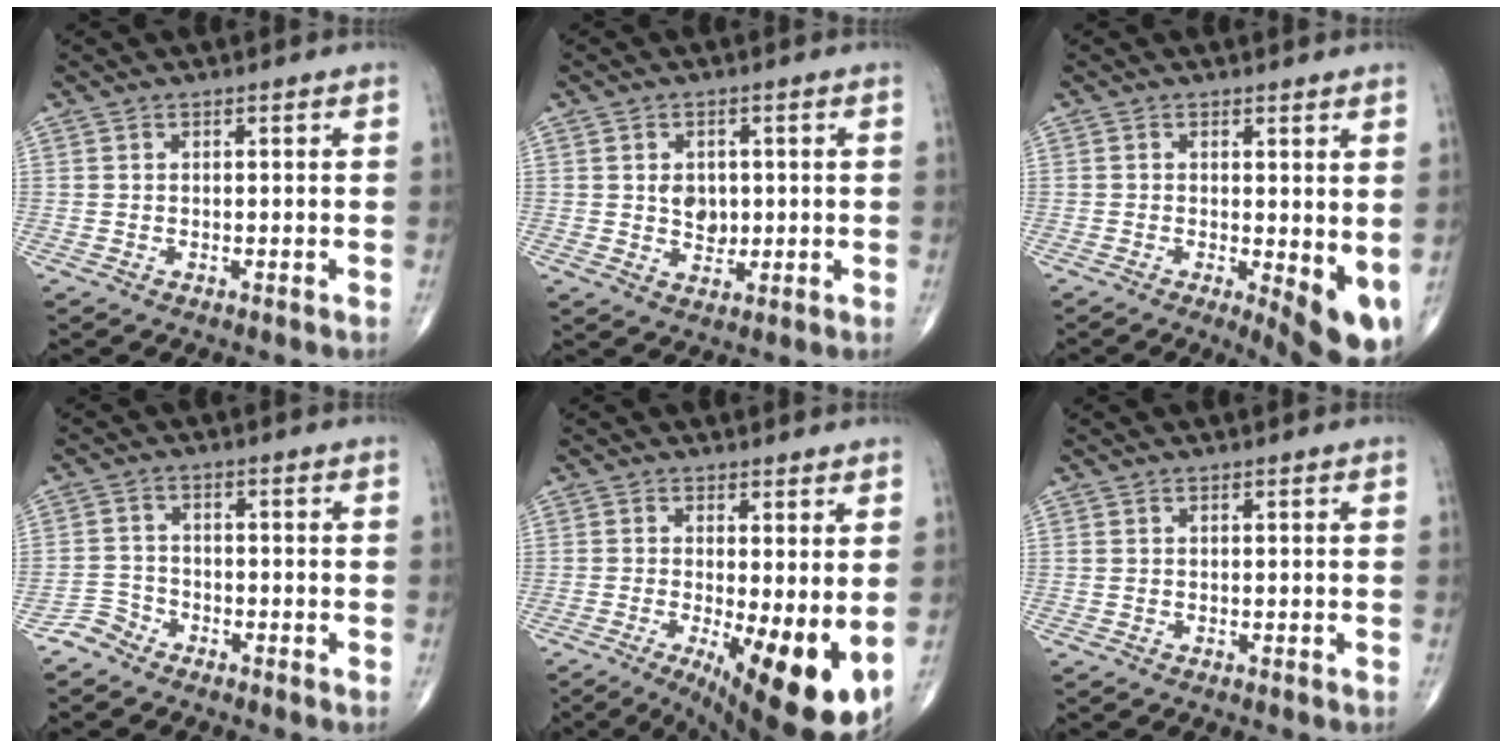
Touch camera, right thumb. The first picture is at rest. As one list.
[{"total": 4.4, "force": [0.4, 3.5, 2.8], "torque": [-0.025, -0.003, 0.012]}, {"total": 8.7, "force": [-0.7, 2.9, 8.1], "torque": [-0.104, -0.019, -0.005]}, {"total": 3.0, "force": [-2.7, 1.4, -0.3], "torque": [0.013, 0.004, -0.061]}, {"total": 13.6, "force": [-2.5, 4.0, 12.7], "torque": [-0.184, -0.026, -0.023]}, {"total": 0.0}]